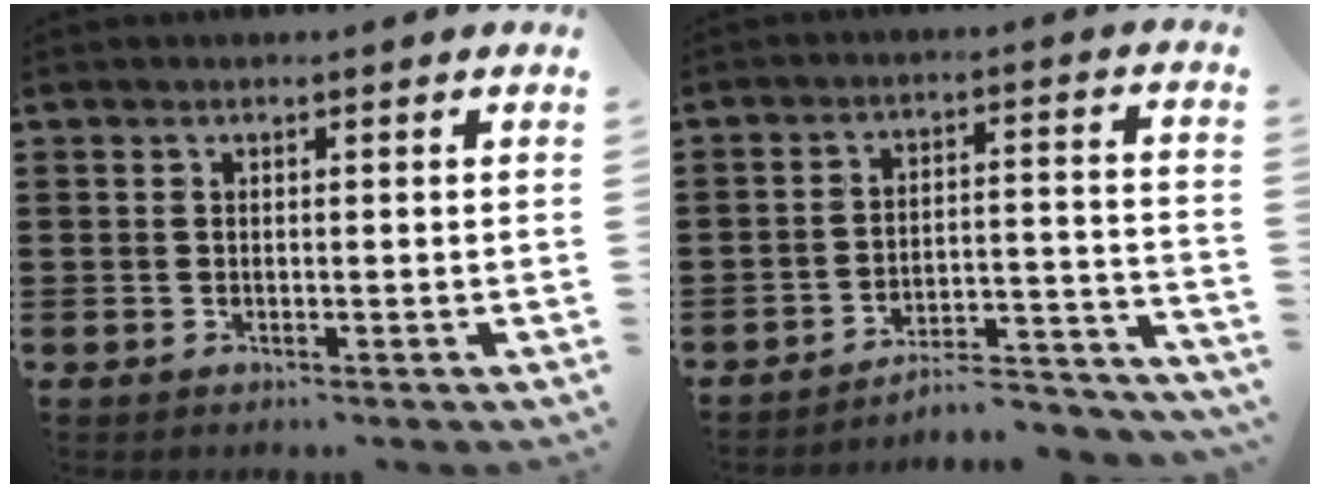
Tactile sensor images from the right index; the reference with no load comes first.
{"total": 5.7, "force": [-5.5, 0.4, 1.7], "torque": [-0.027, -0.001, -0.109]}